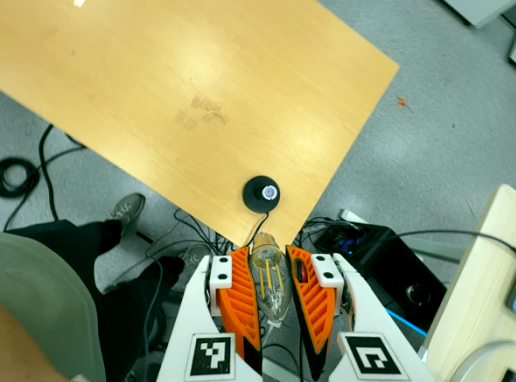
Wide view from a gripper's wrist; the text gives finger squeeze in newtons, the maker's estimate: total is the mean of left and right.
{"total": 21.8, "left": 23.2, "right": 20.3}